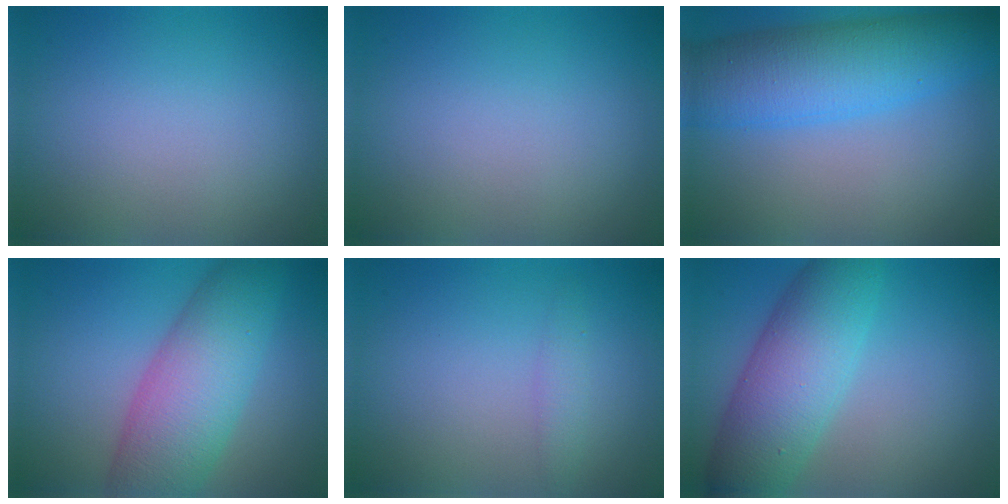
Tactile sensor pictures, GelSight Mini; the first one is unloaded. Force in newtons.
{"total": 0.0}
{"total": 8.2, "press": 8.2, "slide": 0.4}
{"total": 9.0, "press": 9.0, "slide": 0.2}
{"total": 1.3, "press": 1.3, "slide": 0.0}
{"total": 7.5, "press": 7.5, "slide": 0.1}